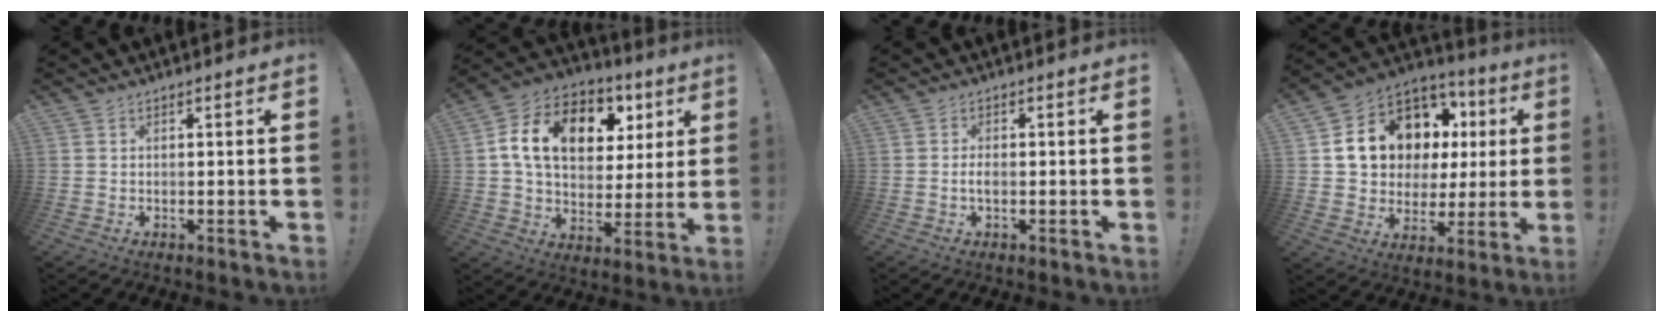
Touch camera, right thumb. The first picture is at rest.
{"total": 18.0, "force": [6.5, 12.0, 11.6], "torque": [-0.184, -0.012, 0.117]}
{"total": 1.8, "force": [-0.5, 0.7, 1.5], "torque": [-0.033, 0.006, -0.009]}
{"total": 16.0, "force": [6.6, 12.1, 8.2], "torque": [-0.136, -0.034, 0.145]}